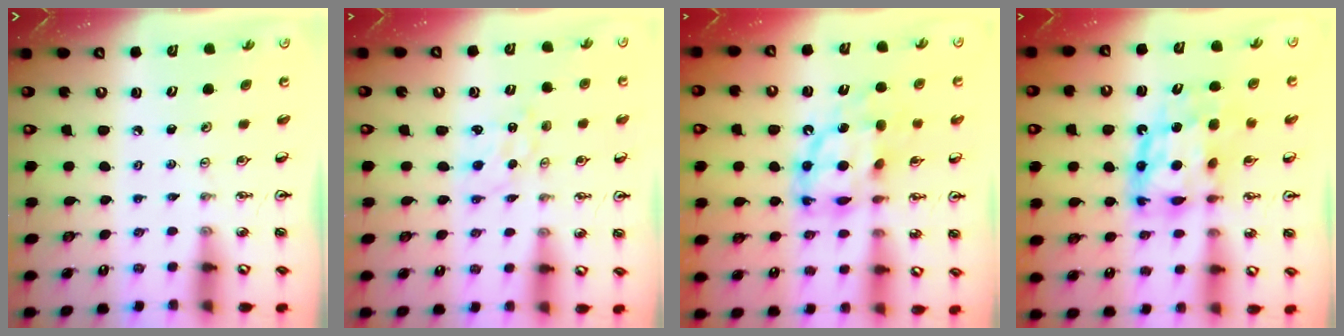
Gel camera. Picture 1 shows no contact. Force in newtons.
{"total": 0.6, "press": 0.6, "slide": 0.1}
{"total": 13.1, "press": 13.0, "slide": 1.1}
{"total": 11.7, "press": 11.6, "slide": 1.2}